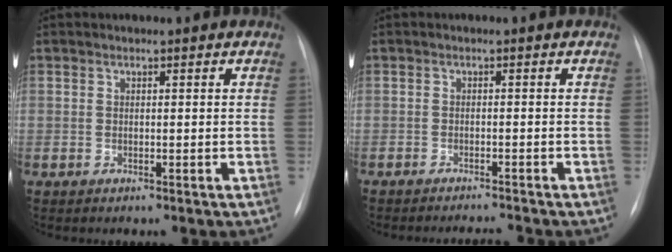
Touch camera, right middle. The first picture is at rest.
{"total": 2.8, "force": [-2.7, -0.8, 0.3], "torque": [-0.005, -0.010, -0.038]}